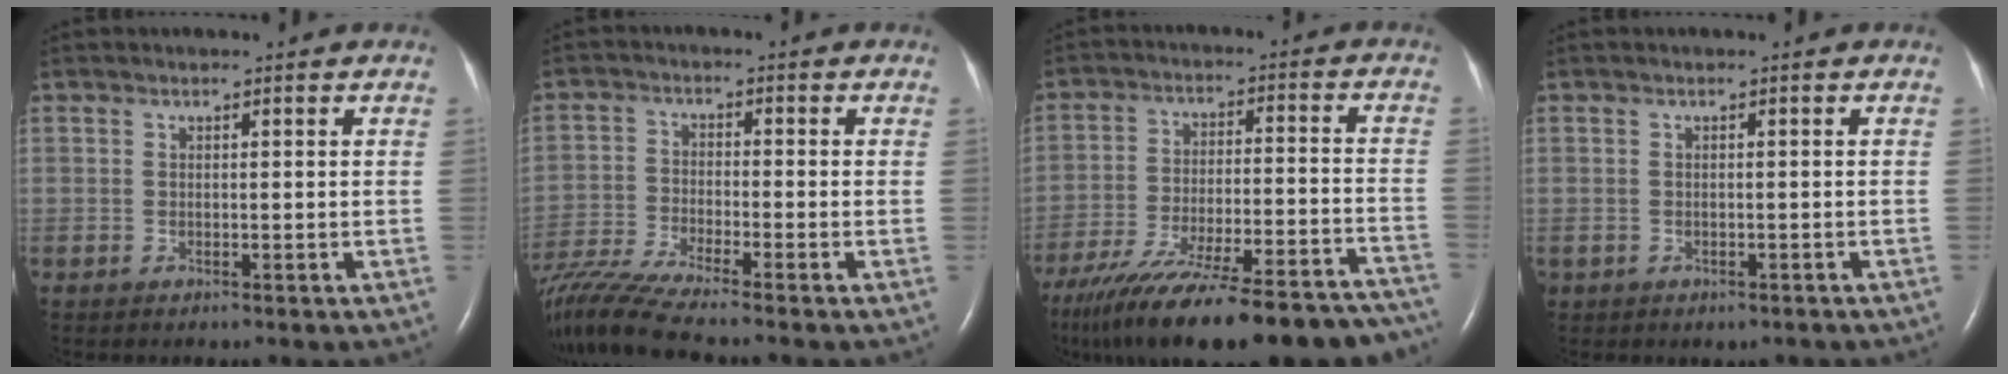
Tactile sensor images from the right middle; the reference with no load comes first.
{"total": 11.0, "force": [-9.8, -1.3, 4.9], "torque": [-0.098, -0.020, -0.180]}
{"total": 31.7, "force": [-26.1, 6.6, 16.8], "torque": [-0.238, -0.036, -0.365]}
{"total": 1.4, "force": [-0.9, 1.1, 0.3], "torque": [-0.009, 0.002, -0.007]}